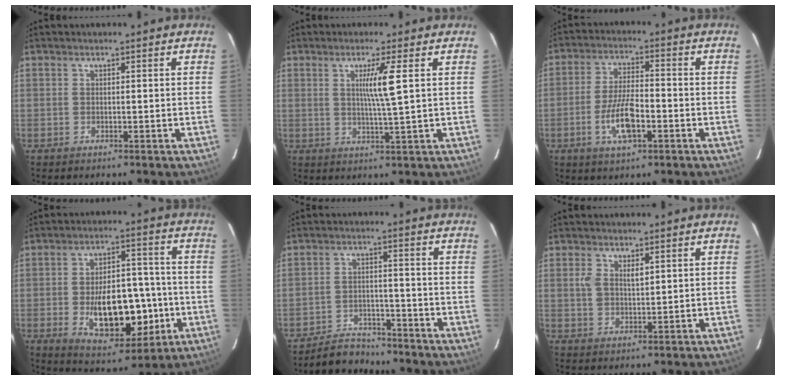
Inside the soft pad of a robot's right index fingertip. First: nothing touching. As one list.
[{"total": 5.1, "force": [1.3, -1.1, 4.8], "torque": [-0.090, -0.008, 0.024]}, {"total": 7.9, "force": [-2.8, 2.4, 7.0], "torque": [-0.141, 0.000, -0.051]}, {"total": 14.9, "force": [-3.3, 7.3, 12.6], "torque": [-0.196, 0.012, -0.038]}, {"total": 6.4, "force": [-6.1, 2.0, -0.3], "torque": [0.007, 0.008, -0.104]}, {"total": 3.6, "force": [1.5, 1.8, 2.8], "torque": [-0.058, 0.004, 0.030]}]